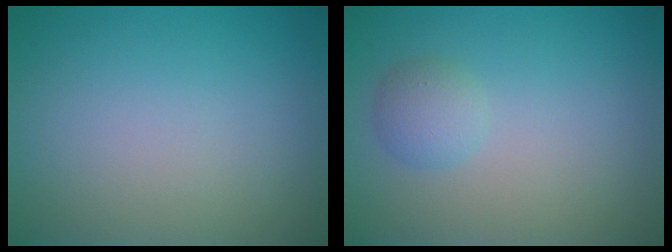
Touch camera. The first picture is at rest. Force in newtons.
{"total": 1.7, "press": 1.7, "slide": 0.0}